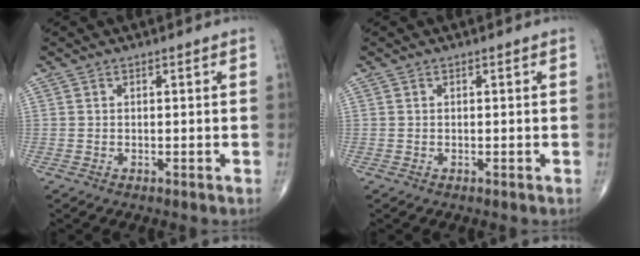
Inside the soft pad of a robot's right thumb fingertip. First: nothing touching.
{"total": 0.0}